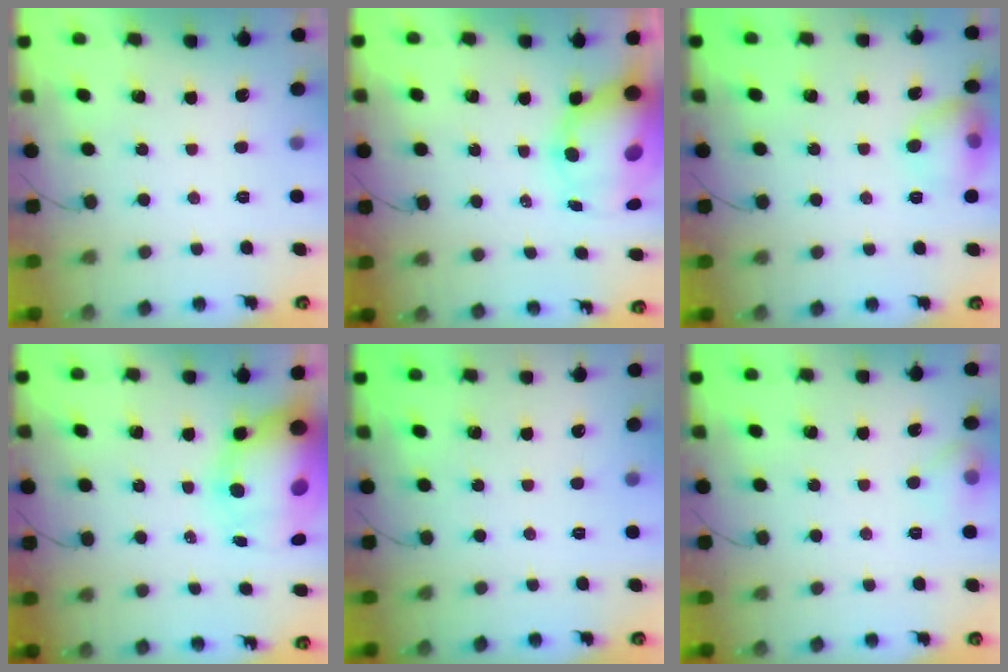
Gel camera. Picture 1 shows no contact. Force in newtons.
{"total": 12.3, "press": 11.9, "slide": 3.2}
{"total": 10.2, "press": 10.0, "slide": 1.9}
{"total": 16.2, "press": 15.7, "slide": 3.8}
{"total": 0.0}
{"total": 6.2, "press": 6.0, "slide": 1.7}